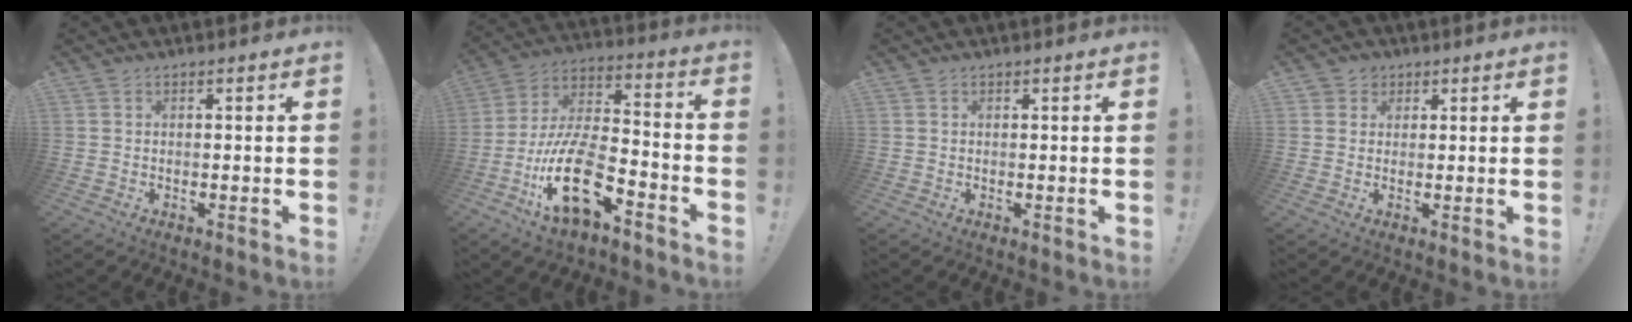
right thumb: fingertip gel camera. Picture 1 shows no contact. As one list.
[{"total": 20.4, "force": [-9.6, 8.7, 15.8], "torque": [-0.315, 0.053, -0.159]}, {"total": 0.0}, {"total": 3.1, "force": [1.3, 2.8, 0.5], "torque": [-0.003, -0.003, 0.024]}]